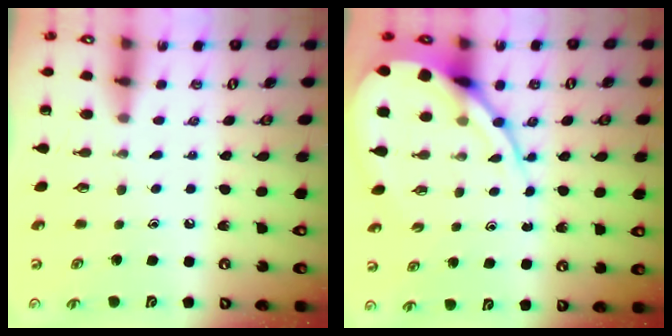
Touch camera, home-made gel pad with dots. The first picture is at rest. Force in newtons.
{"total": 11.3, "press": 11.3, "slide": 1.0}